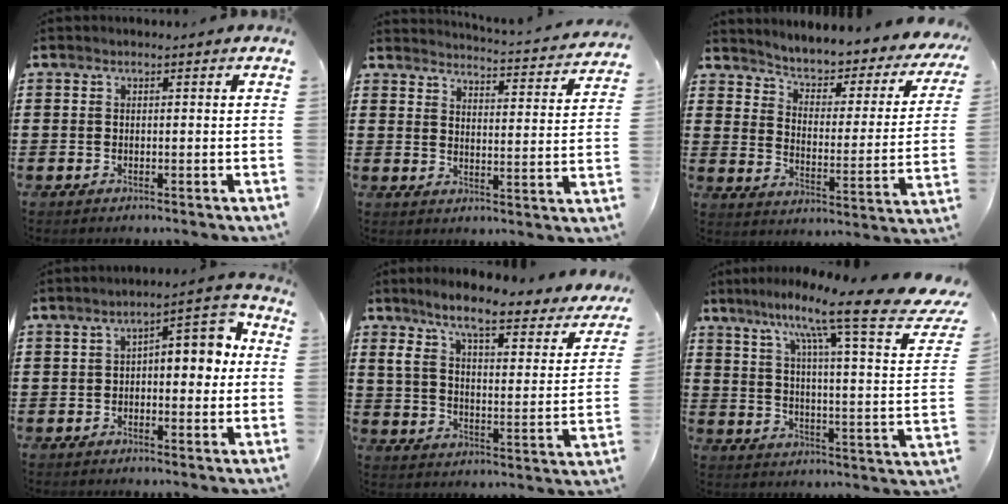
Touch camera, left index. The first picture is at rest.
{"total": 3.2, "force": [3.1, -0.5, 0.3], "torque": [-0.017, -0.036, 0.046]}
{"total": 2.7, "force": [2.4, 0.7, 1.1], "torque": [-0.040, -0.032, 0.028]}
{"total": 5.9, "force": [1.0, 3.0, 4.9], "torque": [-0.068, -0.016, 0.002]}
{"total": 7.7, "force": [6.0, 0.5, 4.8], "torque": [-0.118, -0.040, 0.092]}
{"total": 13.3, "force": [10.1, 0.5, 8.6], "torque": [-0.160, -0.074, 0.151]}